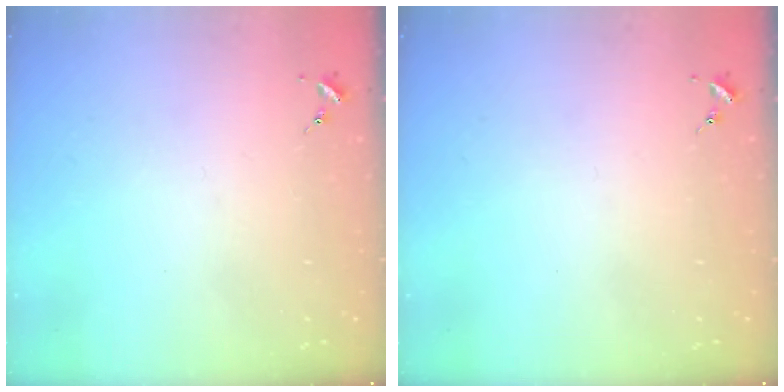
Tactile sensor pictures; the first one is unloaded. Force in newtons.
{"total": 0.0}